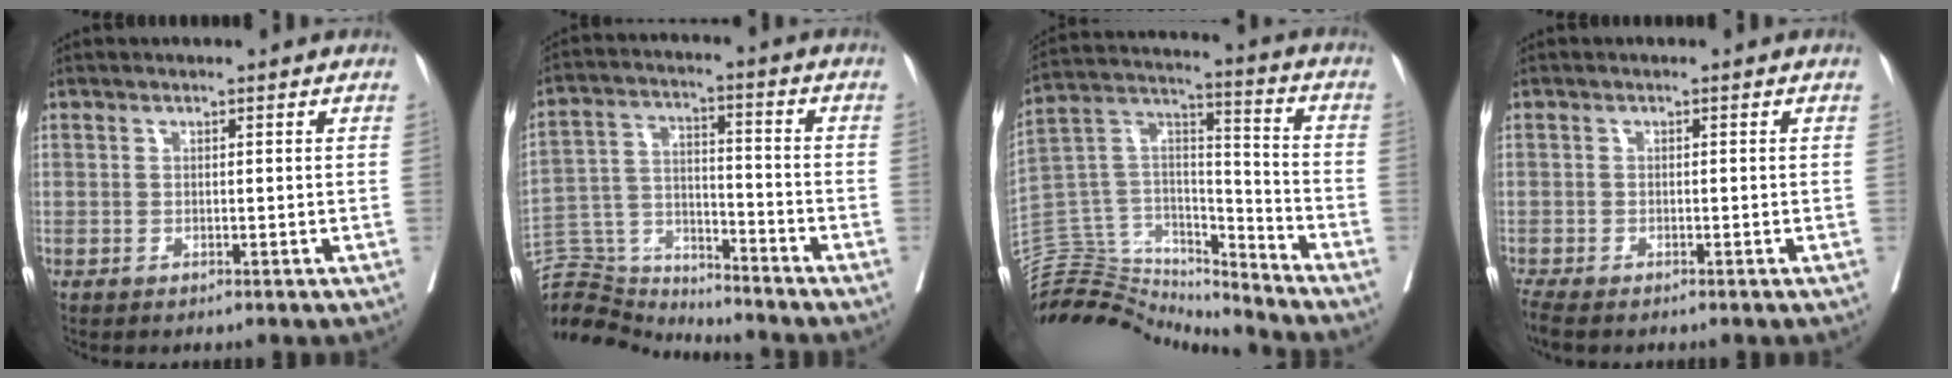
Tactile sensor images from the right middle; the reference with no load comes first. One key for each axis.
{"total": 13.3, "fx": -13.0, "fy": 2.7, "fz": 0.6, "tx": -0.020, "ty": 0.050, "tz": -0.229}
{"total": 17.0, "fx": -16.6, "fy": 3.6, "fz": 1.3, "tx": -0.021, "ty": 0.077, "tz": -0.288}
{"total": 2.4, "fx": -2.1, "fy": 0.4, "fz": 1.2, "tx": -0.023, "ty": -0.008, "tz": -0.039}